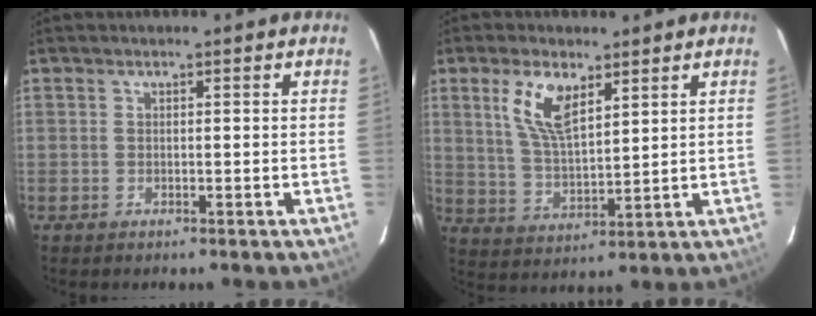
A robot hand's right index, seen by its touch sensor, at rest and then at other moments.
{"total": 9.3, "force": [4.6, 3.8, 7.1], "torque": [-0.137, 0.006, 0.097]}